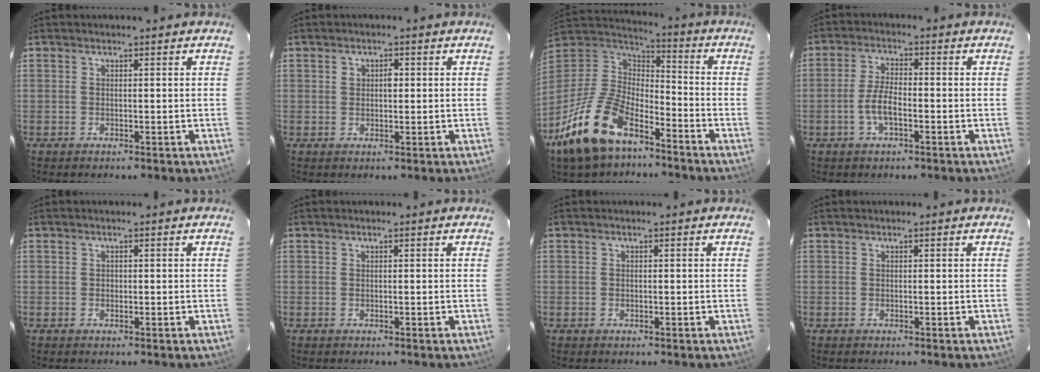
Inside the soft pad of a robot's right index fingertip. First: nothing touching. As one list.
[{"total": 1.9, "force": [0.3, 1.4, 1.3], "torque": [-0.020, 0.007, 0.004]}, {"total": 20.2, "force": [-12.1, 10.2, 12.6], "torque": [-0.281, -0.014, -0.225]}, {"total": 5.0, "force": [-1.8, 1.7, 4.3], "torque": [-0.093, 0.004, -0.035]}, {"total": 0.5, "force": [-0.1, 0.5, 0.0], "torque": [0.004, -0.001, -0.003]}, {"total": 0.0}, {"total": 0.0}, {"total": 0.0}]